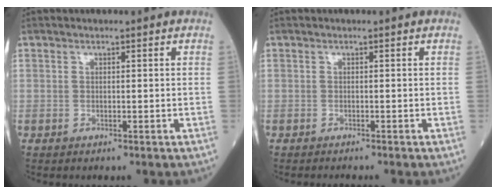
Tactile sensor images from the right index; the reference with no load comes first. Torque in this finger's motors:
{"motor_torque": [-0.18, -0.15, 0.05, 0.05]}